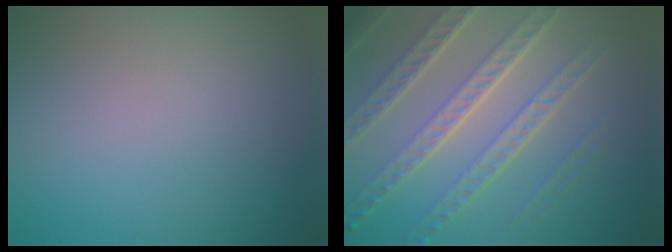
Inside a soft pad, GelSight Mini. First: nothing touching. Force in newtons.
{"total": 7.4, "press": 5.2, "slide": 5.2}